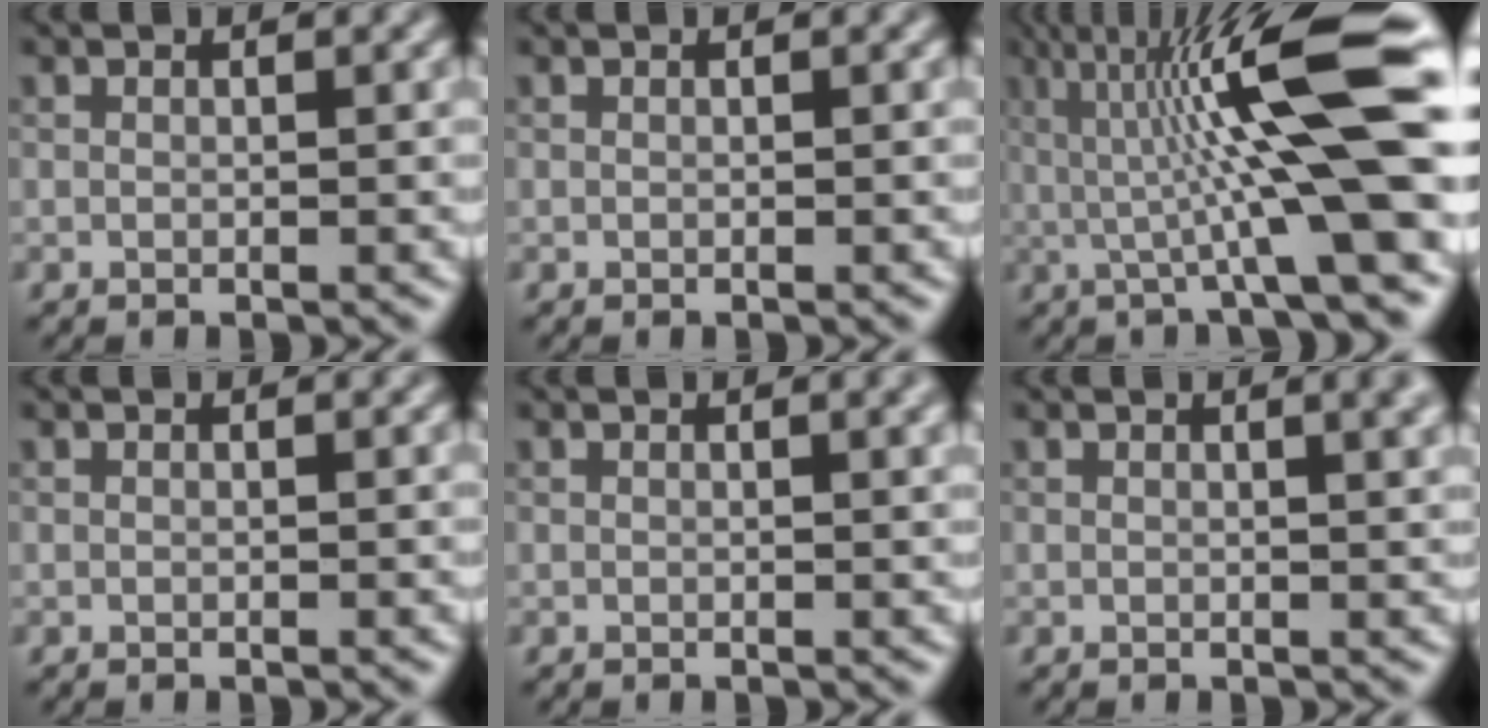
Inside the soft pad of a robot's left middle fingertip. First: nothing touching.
{"total": 0.0}
{"total": 13.6, "force": [1.4, 2.2, 13.4], "torque": [-0.199, 0.026, 0.020]}
{"total": 0.0}
{"total": 1.8, "force": [0.8, 0.6, 1.5], "torque": [-0.014, 0.005, 0.005]}
{"total": 3.2, "force": [1.3, 1.3, 2.6], "torque": [-0.016, 0.006, 0.010]}